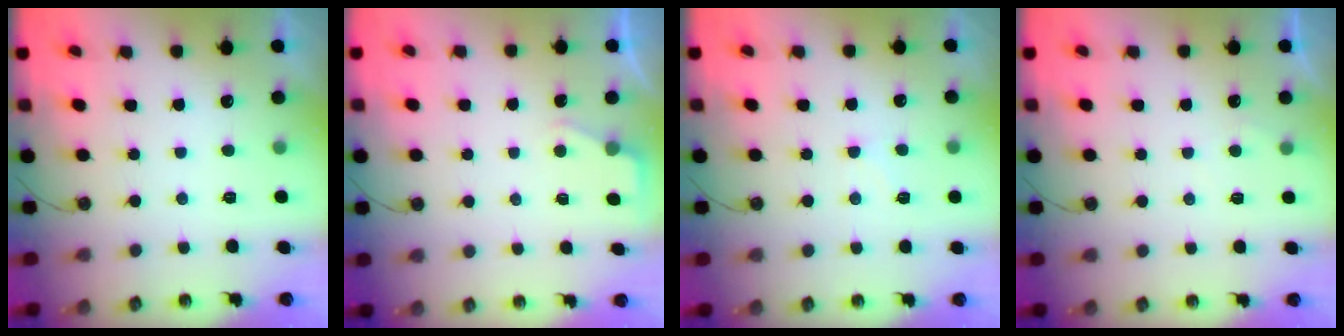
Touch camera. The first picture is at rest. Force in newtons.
{"total": 2.4, "press": 2.4, "slide": 0.4}
{"total": 6.3, "press": 6.3, "slide": 0.6}
{"total": 2.3, "press": 2.2, "slide": 0.3}